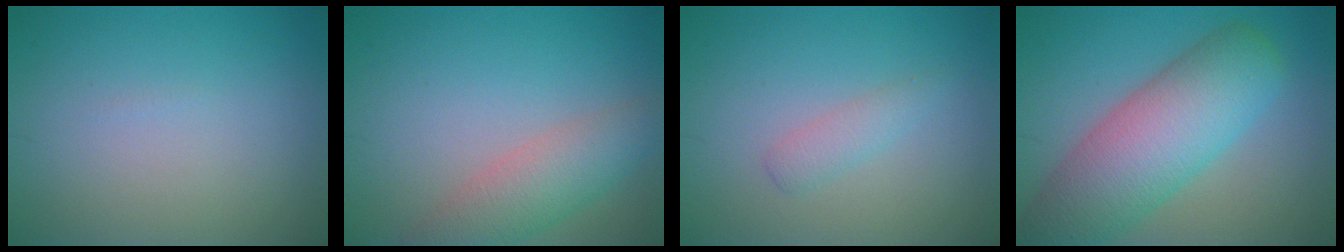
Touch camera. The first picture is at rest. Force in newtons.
{"total": 4.2, "press": 4.2, "slide": 0.2}
{"total": 1.5, "press": 1.5, "slide": 0.1}
{"total": 9.5, "press": 9.5, "slide": 0.5}